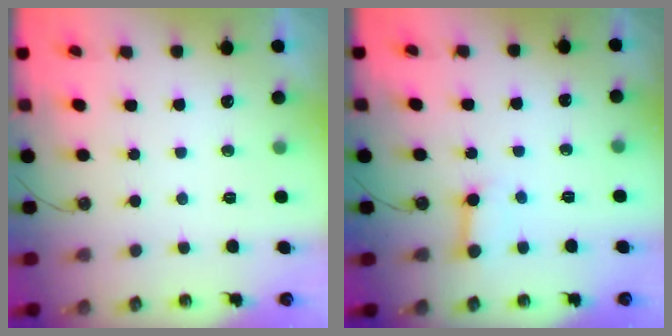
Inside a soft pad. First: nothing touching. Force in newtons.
{"total": 5.2, "press": 5.1, "slide": 0.6}